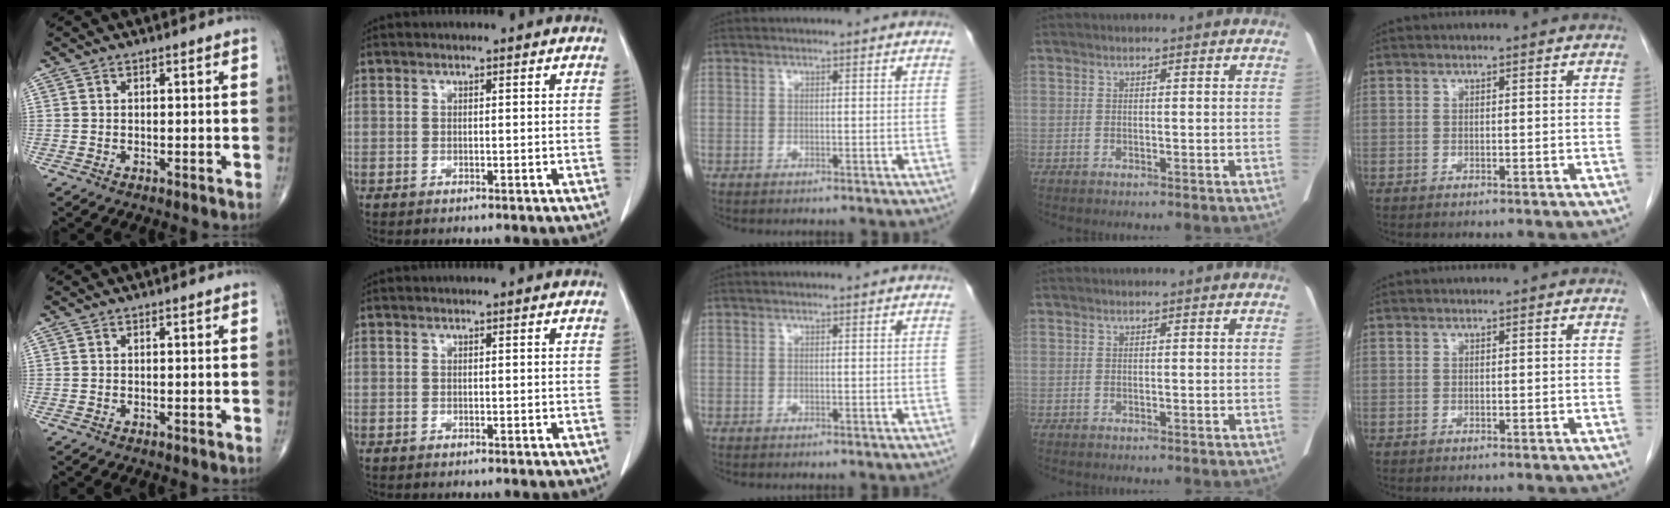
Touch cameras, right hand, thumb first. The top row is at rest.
{}